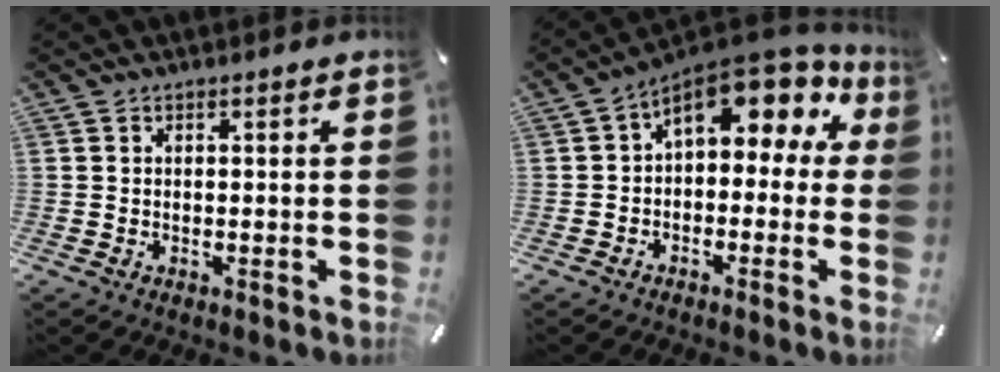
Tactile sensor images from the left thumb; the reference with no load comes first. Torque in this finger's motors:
{"motor_torque": [2.30, 2.71, 0.88, 0.45, 0.17]}